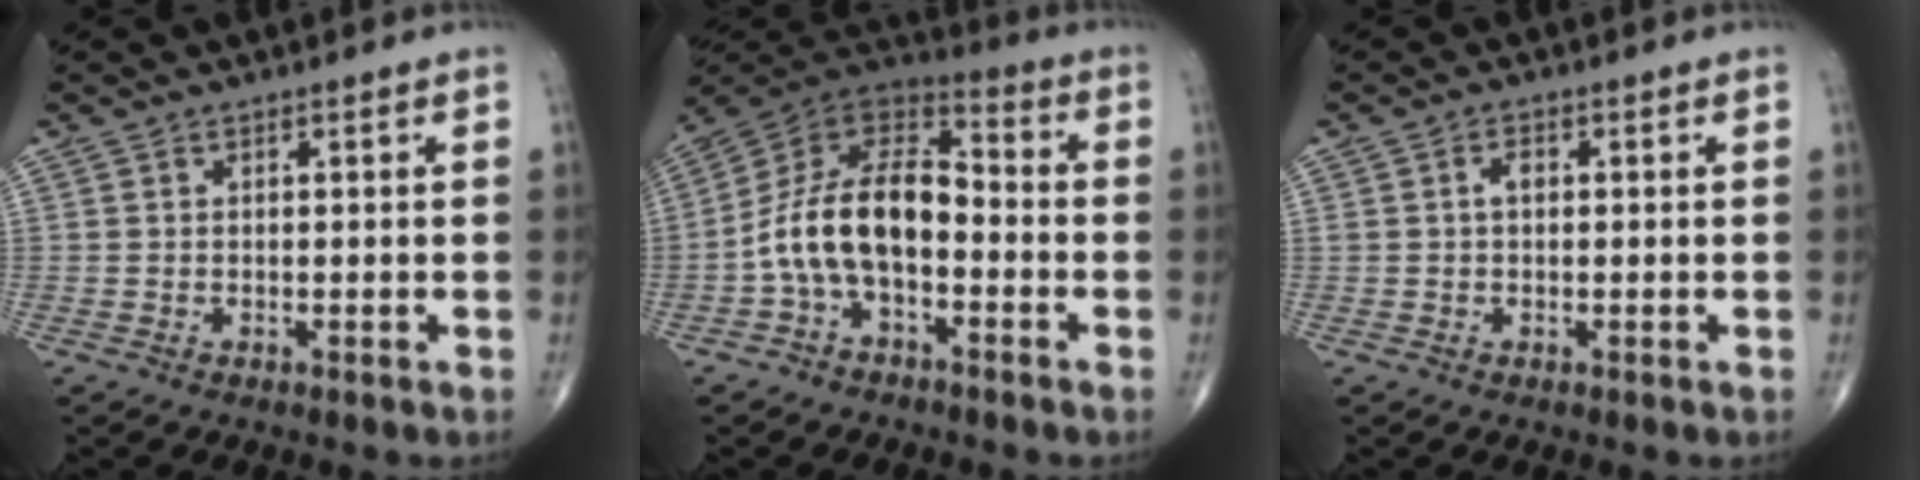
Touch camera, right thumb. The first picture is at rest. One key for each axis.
{"total": 14.5, "fx": -3.5, "fy": 8.1, "fz": 11.5, "tx": -0.199, "ty": 0.060, "tz": -0.074}
{"total": 2.8, "fx": 0.4, "fy": 1.7, "fz": 2.1, "tx": -0.038, "ty": 0.010, "tz": 0.007}